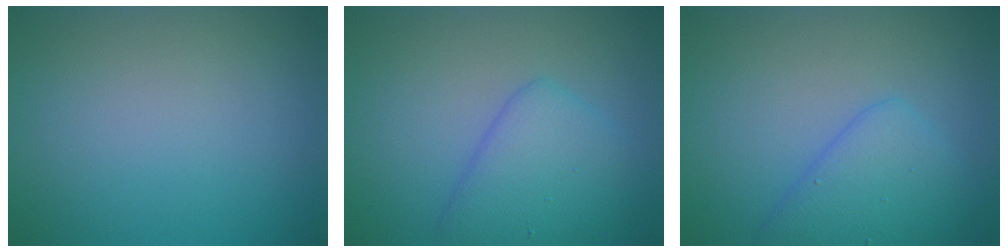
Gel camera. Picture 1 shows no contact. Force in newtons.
{"total": 3.1, "press": 3.1, "slide": 0.1}
{"total": 3.9, "press": 3.9, "slide": 0.3}